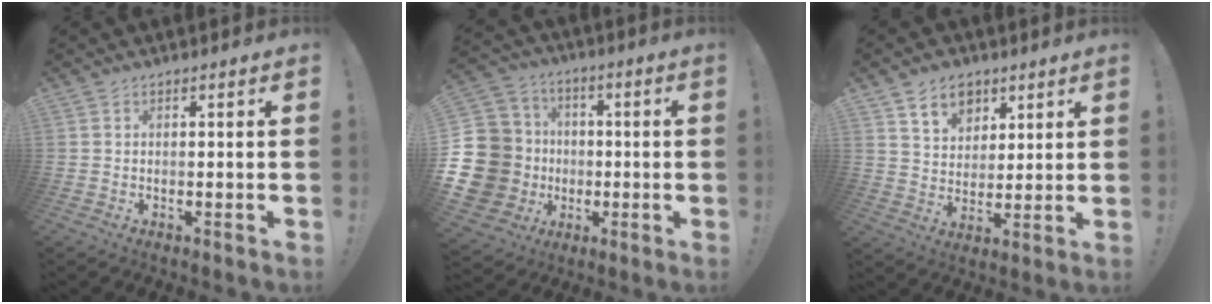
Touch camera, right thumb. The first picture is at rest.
{"total": 20.0, "force": [-3.1, 17.6, 9.0], "torque": [-0.189, 0.026, -0.010]}
{"total": 9.7, "force": [5.8, 6.9, 3.6], "torque": [-0.042, -0.030, 0.110]}